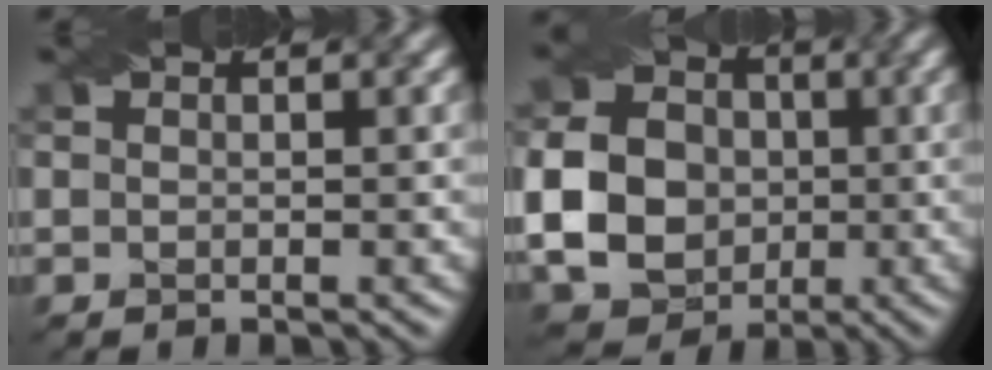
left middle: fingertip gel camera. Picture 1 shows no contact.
{"total": 11.6, "force": [-1.0, 10.1, 5.4], "torque": [-0.126, -0.013, -0.031]}